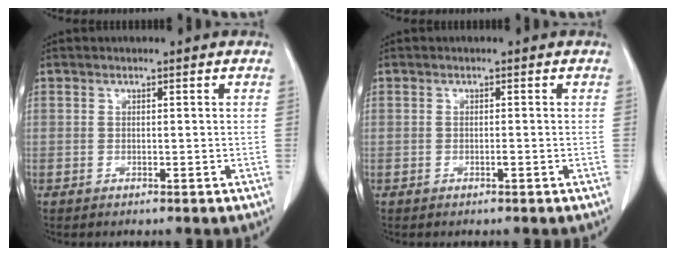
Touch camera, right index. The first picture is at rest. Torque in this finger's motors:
{"motor_torque": [0.41, 0.10, 0.15, 0.04]}